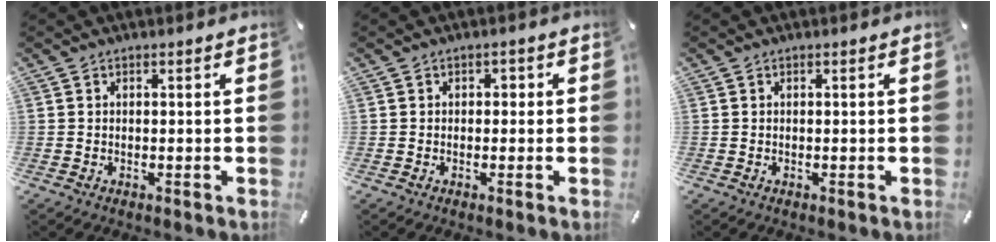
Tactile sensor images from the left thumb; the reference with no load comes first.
{"total": 1.5, "force": [-0.4, 1.3, 0.6], "torque": [-0.013, 0.009, -0.012]}
{"total": 0.0}